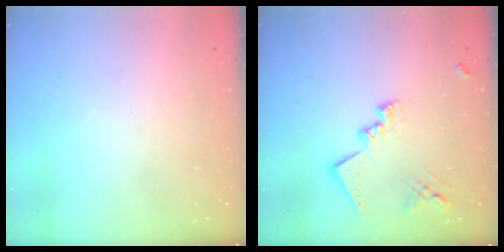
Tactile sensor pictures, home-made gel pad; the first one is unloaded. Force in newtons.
{"total": 15.5, "press": 15.4, "slide": 1.0}